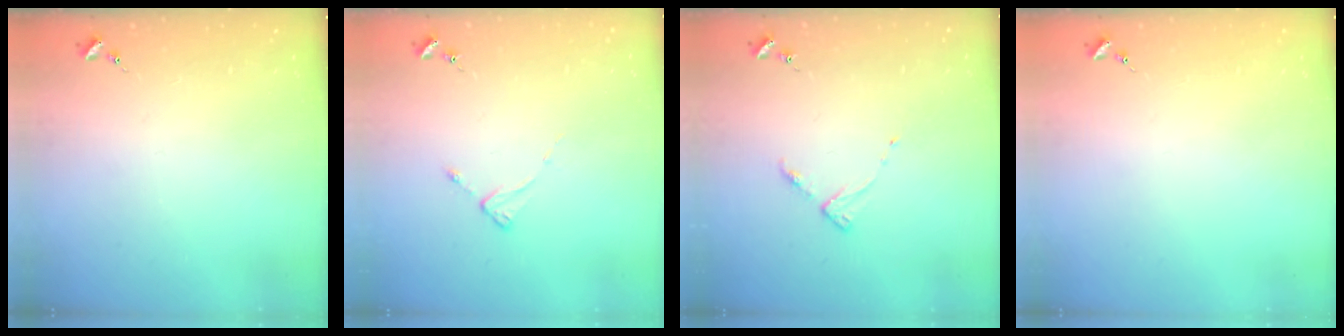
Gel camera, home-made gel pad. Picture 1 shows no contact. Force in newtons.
{"total": 2.3, "press": 2.3, "slide": 0.3}
{"total": 5.0, "press": 4.9, "slide": 0.6}
{"total": 0.0}